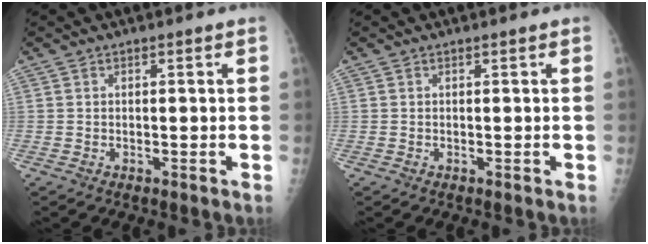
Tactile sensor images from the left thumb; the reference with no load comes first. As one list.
[{"total": 0.0}]